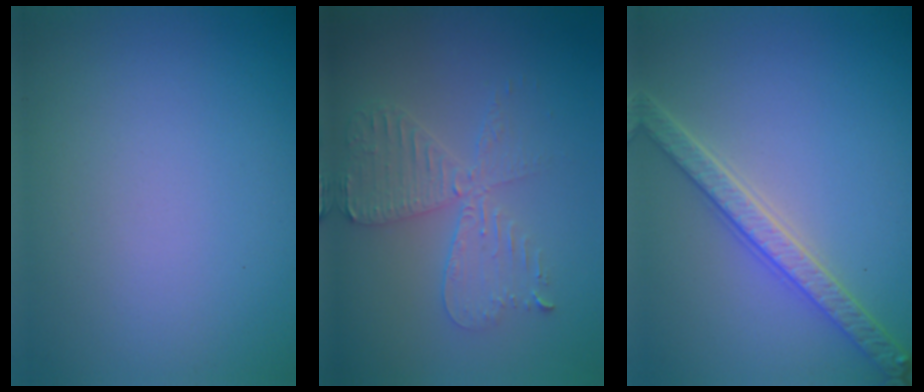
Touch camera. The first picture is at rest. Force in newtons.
{"total": 4.0, "press": 3.6, "slide": 1.8}
{"total": 4.2, "press": 3.6, "slide": 2.3}